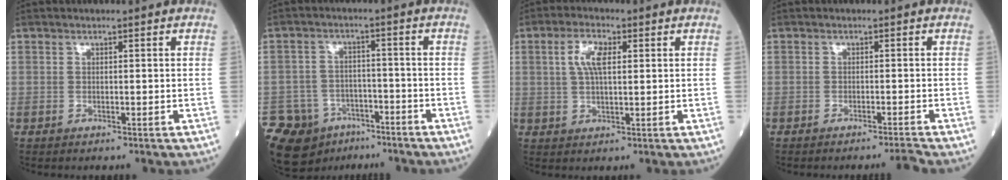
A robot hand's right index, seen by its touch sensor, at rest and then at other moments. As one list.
[{"total": 13.5, "force": [-8.7, 9.6, 3.6], "torque": [-0.095, 0.024, -0.122]}, {"total": 5.1, "force": [1.5, 1.9, 4.5], "torque": [-0.095, 0.010, 0.029]}, {"total": 1.9, "force": [-1.5, -1.0, 0.3], "torque": [-0.009, -0.002, -0.019]}]